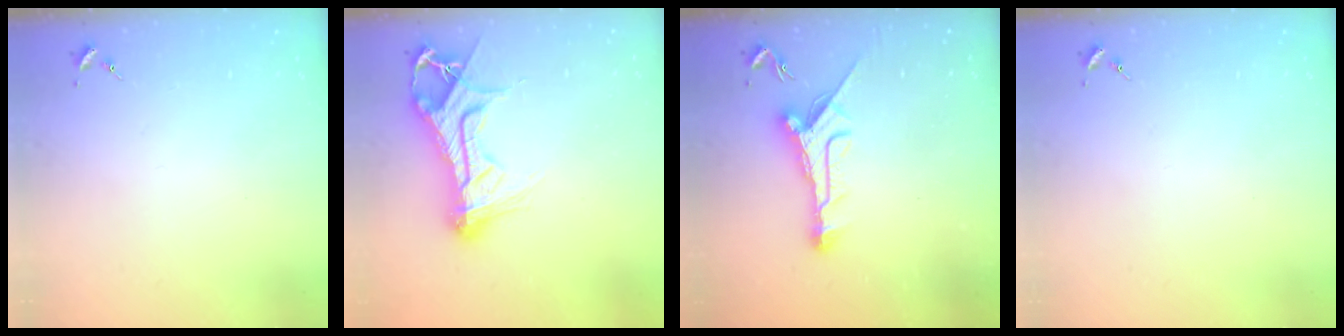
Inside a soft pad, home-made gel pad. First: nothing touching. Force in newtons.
{"total": 15.2, "press": 15.1, "slide": 1.4}
{"total": 10.7, "press": 10.6, "slide": 0.8}
{"total": 0.0}